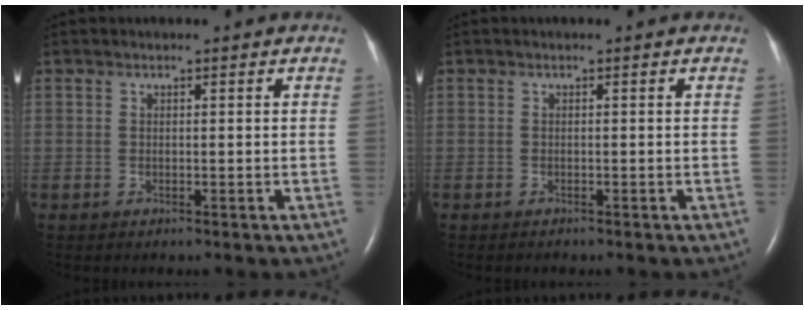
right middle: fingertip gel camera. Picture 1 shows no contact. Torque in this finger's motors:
{"motor_torque": [-0.32, 0.04, -0.06, 0.00]}